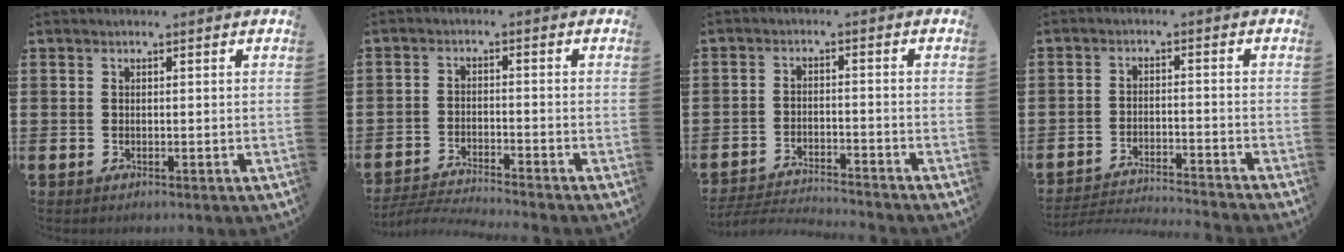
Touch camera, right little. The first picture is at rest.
{"total": 2.9, "force": [-2.9, -0.2, 0.3], "torque": [-0.005, 0.001, -0.060]}
{"total": 3.1, "force": [-3.1, -0.1, 0.1], "torque": [-0.006, 0.000, -0.067]}
{"total": 3.2, "force": [-3.2, -0.2, 0.3], "torque": [-0.008, 0.000, -0.068]}